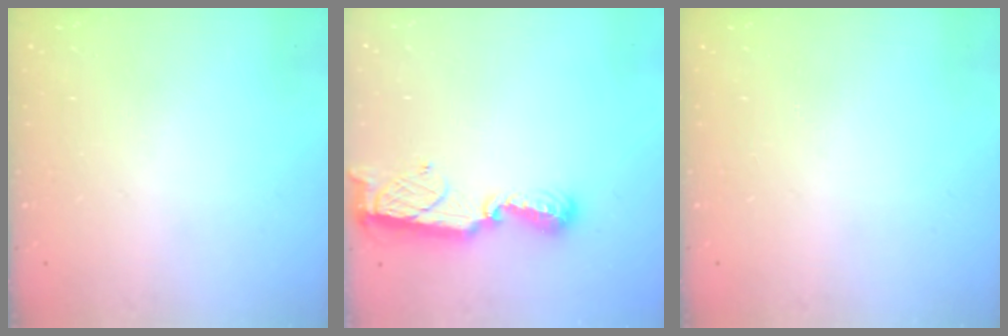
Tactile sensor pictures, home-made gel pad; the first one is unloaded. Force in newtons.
{"total": 8.5, "press": 8.4, "slide": 0.2}
{"total": 0.0}